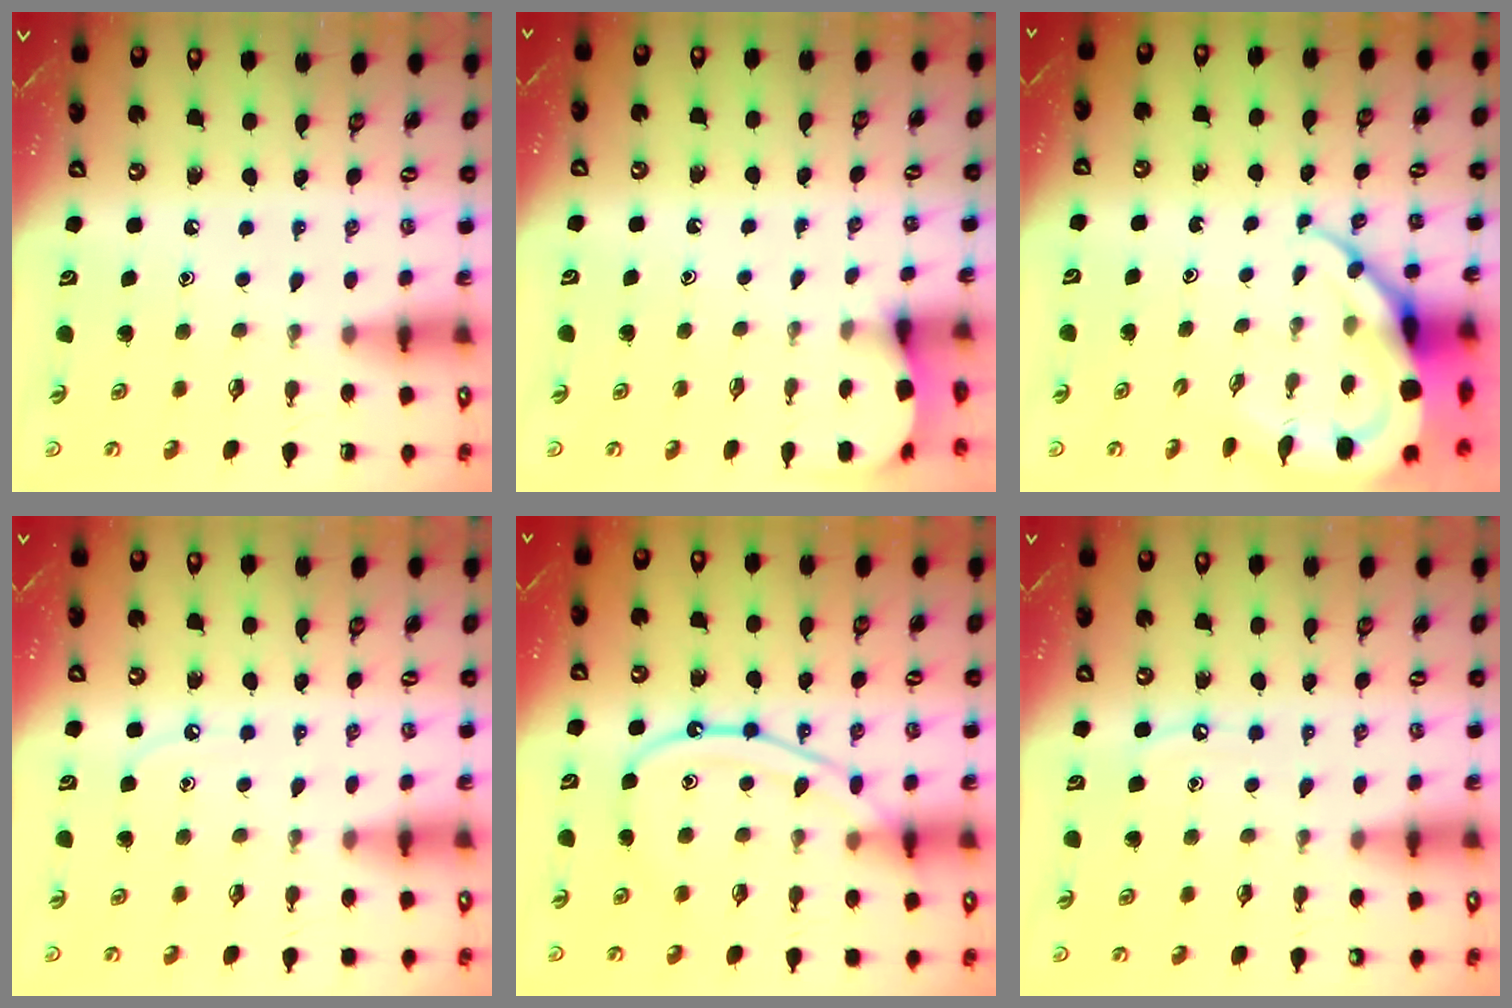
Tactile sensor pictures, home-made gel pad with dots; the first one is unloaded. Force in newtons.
{"total": 2.4, "press": 2.4, "slide": 0.3}
{"total": 10.9, "press": 10.8, "slide": 1.4}
{"total": 5.6, "press": 5.6, "slide": 0.7}
{"total": 10.6, "press": 10.5, "slide": 1.0}
{"total": 5.1, "press": 5.1, "slide": 0.6}